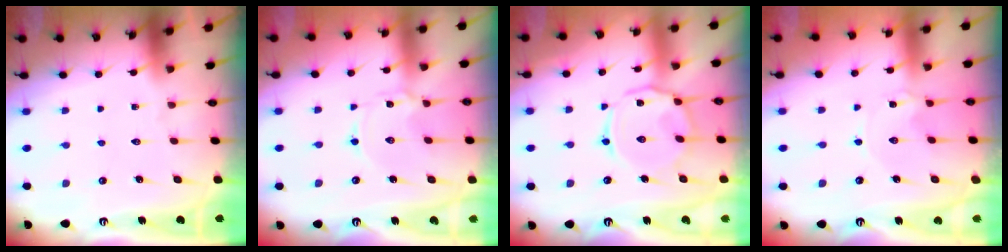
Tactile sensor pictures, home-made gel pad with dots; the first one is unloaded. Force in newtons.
{"total": 0.8, "press": 0.8, "slide": 0.1}
{"total": 8.9, "press": 8.8, "slide": 0.9}
{"total": 1.1, "press": 1.1, "slide": 0.2}